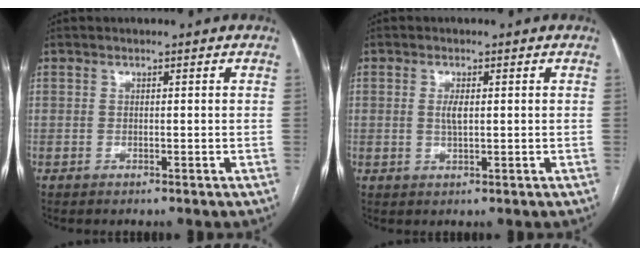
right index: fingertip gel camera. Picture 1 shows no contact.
{"total": 2.0, "force": [0.3, 0.7, 1.9], "torque": [-0.039, -0.001, 0.007]}